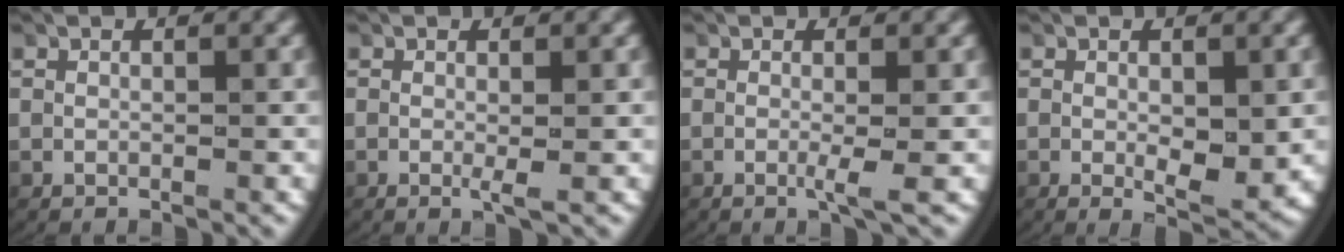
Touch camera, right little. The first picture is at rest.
{"total": 1.0, "force": [-0.2, 0.1, 1.0], "torque": [-0.023, -0.007, -0.002]}
{"total": 1.5, "force": [-0.3, -0.1, 1.5], "torque": [-0.033, -0.008, -0.005]}
{"total": 2.9, "force": [-0.3, 1.4, 2.5], "torque": [-0.048, -0.023, 0.003]}